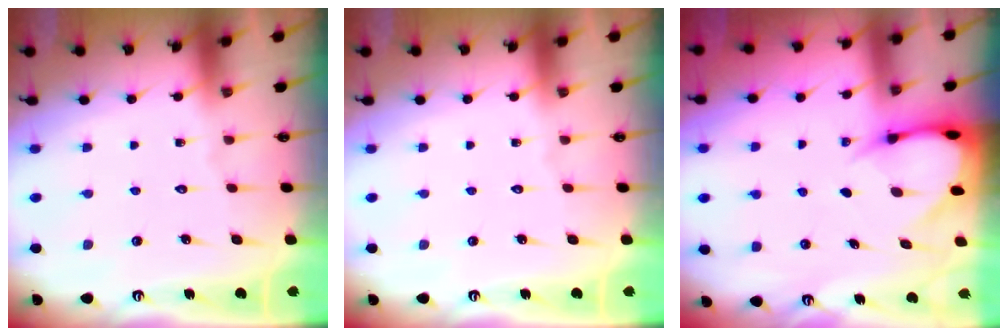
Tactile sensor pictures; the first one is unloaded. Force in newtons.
{"total": 0.0}
{"total": 4.7, "press": 4.7, "slide": 0.6}